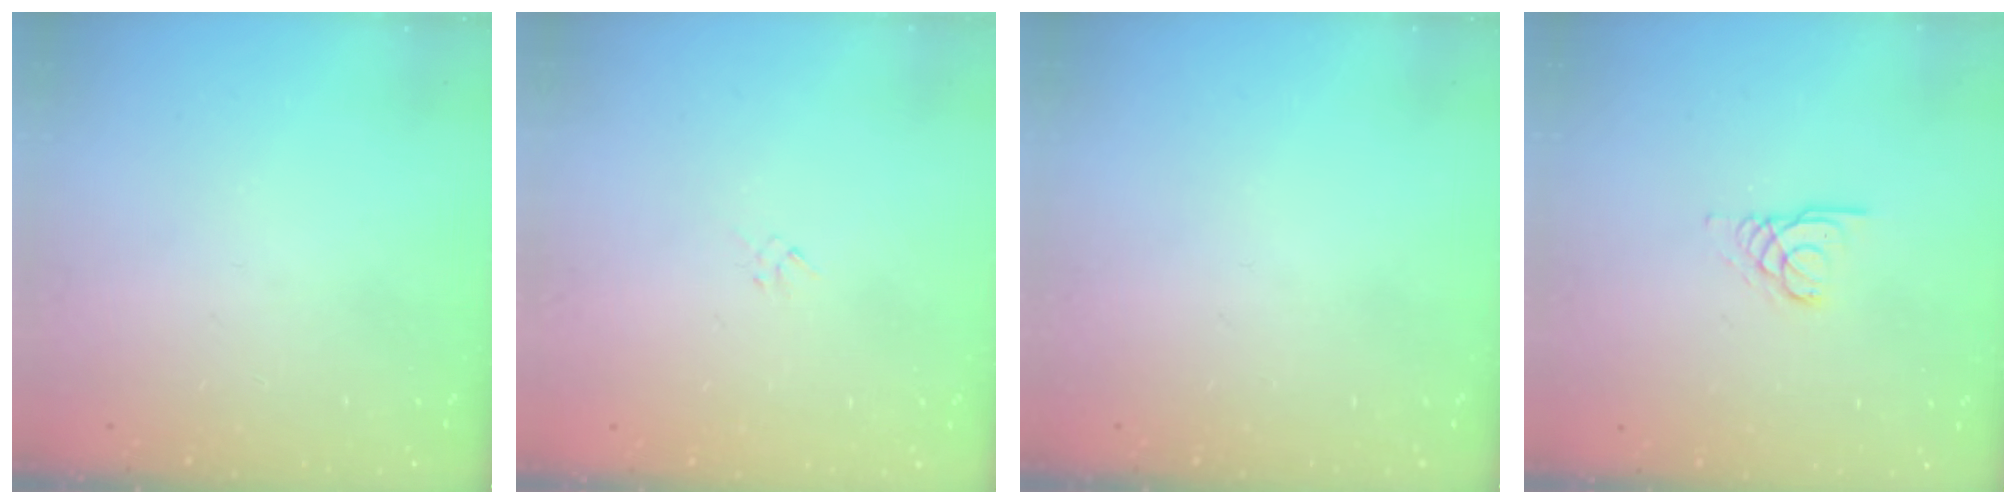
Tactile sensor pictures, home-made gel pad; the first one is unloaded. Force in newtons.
{"total": 1.3, "press": 1.3, "slide": 0.4}
{"total": 0.0}
{"total": 3.1, "press": 3.1, "slide": 0.2}